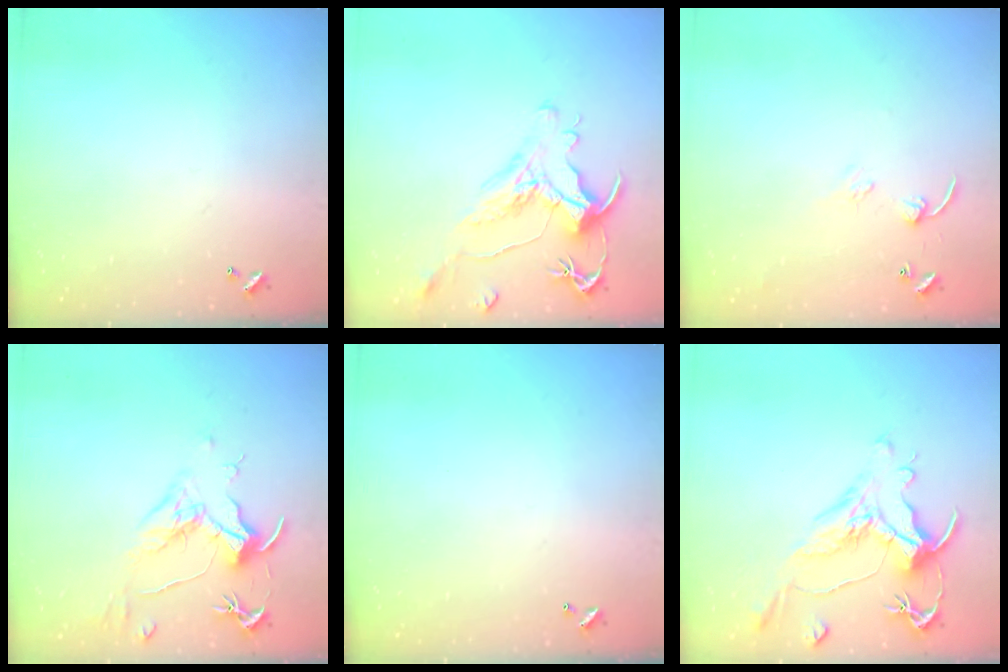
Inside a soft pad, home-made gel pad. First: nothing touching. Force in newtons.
{"total": 1.5, "press": 0.7, "slide": 1.3}
{"total": 5.2, "press": 5.1, "slide": 0.6}
{"total": 1.6, "press": 1.4, "slide": 0.7}
{"total": 0.0}
{"total": 1.5, "press": 0.4, "slide": 1.5}